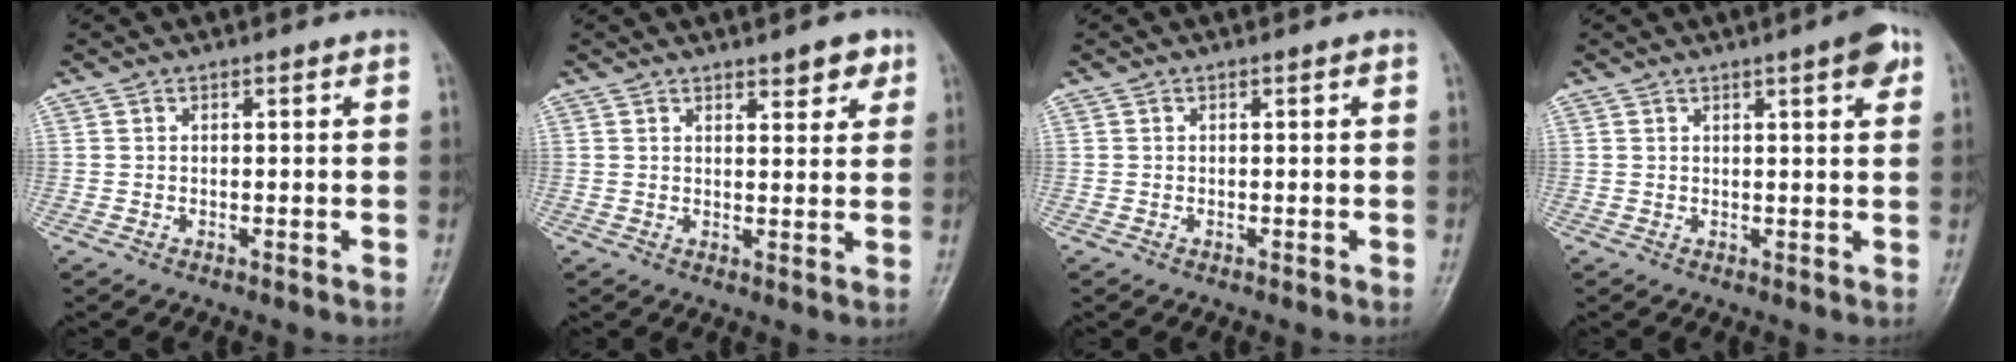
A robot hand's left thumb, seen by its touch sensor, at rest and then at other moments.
{"total": 4.2, "force": [2.8, 1.7, 2.6], "torque": [-0.014, -0.014, 0.035]}
{"total": 0.0}
{"total": 4.4, "force": [2.3, 0.9, 3.7], "torque": [-0.041, -0.005, 0.027]}